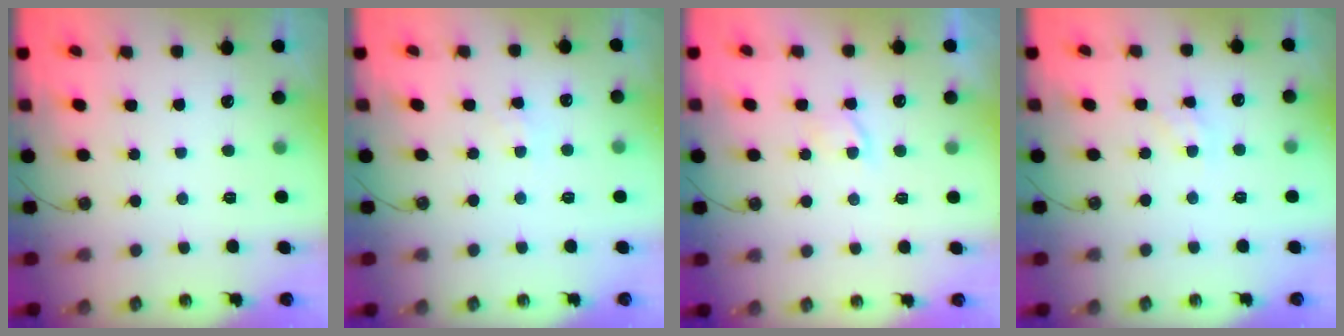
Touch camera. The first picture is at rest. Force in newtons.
{"total": 3.7, "press": 3.6, "slide": 0.6}
{"total": 2.1, "press": 2.1, "slide": 0.4}
{"total": 3.0, "press": 3.0, "slide": 0.2}